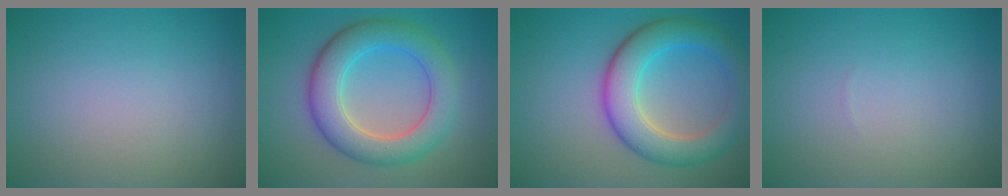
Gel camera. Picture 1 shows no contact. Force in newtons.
{"total": 6.6, "press": 6.6, "slide": 0.1}
{"total": 6.9, "press": 6.9, "slide": 0.2}
{"total": 0.0}